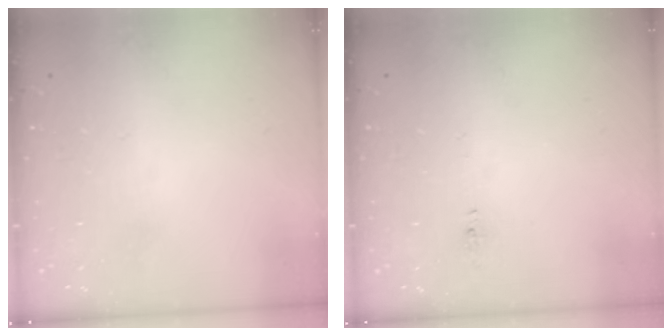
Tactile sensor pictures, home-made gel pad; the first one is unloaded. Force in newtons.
{"total": 4.4, "press": 4.1, "slide": 1.5}